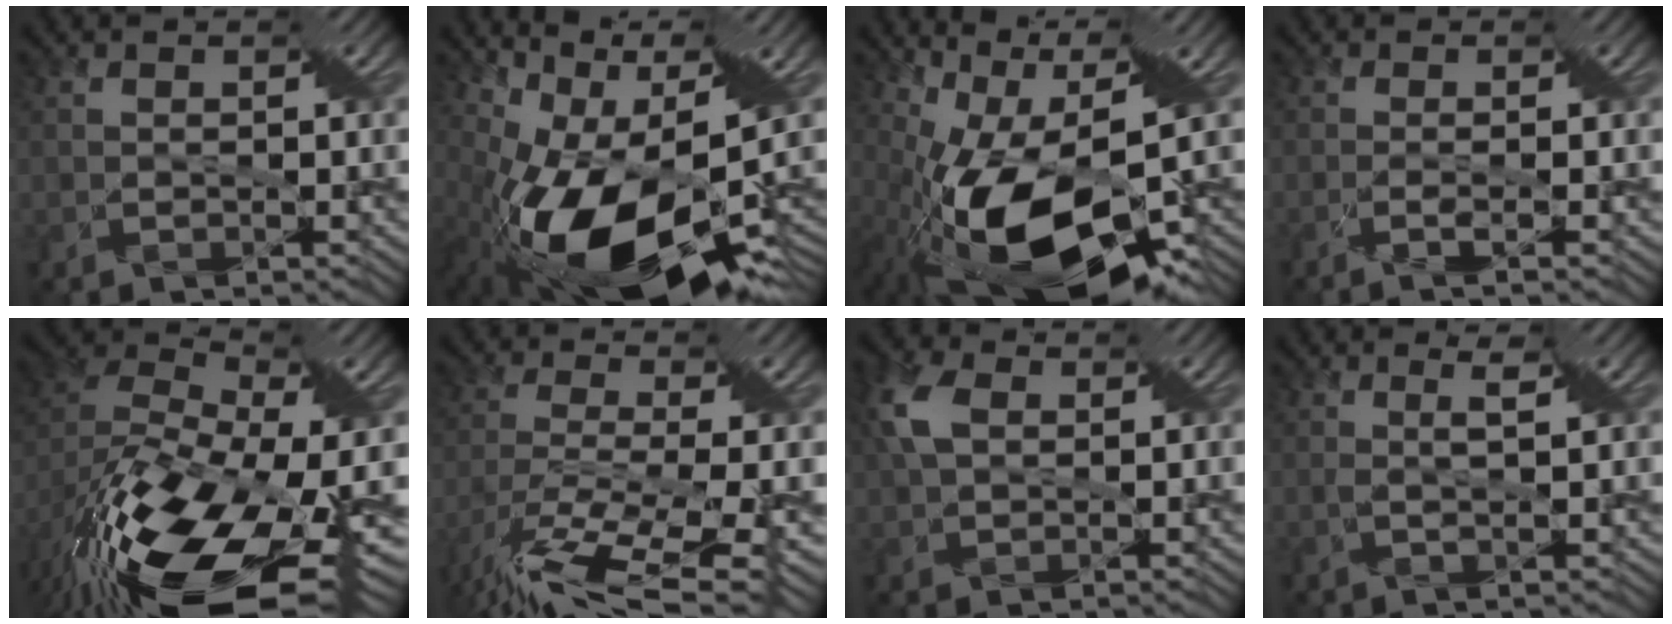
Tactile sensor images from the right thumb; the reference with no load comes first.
{"total": 16.3, "force": [-2.8, 7.9, 14.0], "torque": [-0.236, -0.022, -0.019]}
{"total": 17.7, "force": [-4.4, 7.7, 15.3], "torque": [-0.273, -0.022, -0.056]}
{"total": 2.4, "force": [-1.1, -0.8, 2.0], "torque": [-0.047, 0.004, -0.024]}
{"total": 17.6, "force": [-7.8, 8.2, 13.5], "torque": [-0.303, -0.031, -0.123]}
{"total": 13.9, "force": [-8.4, 3.3, 10.5], "torque": [-0.251, -0.024, -0.135]}
{"total": 6.4, "force": [1.4, 3.9, 4.9], "torque": [-0.138, 0.012, 0.016]}
{"total": 1.9, "force": [0.9, -0.7, 1.6], "torque": [-0.044, 0.000, 0.018]}